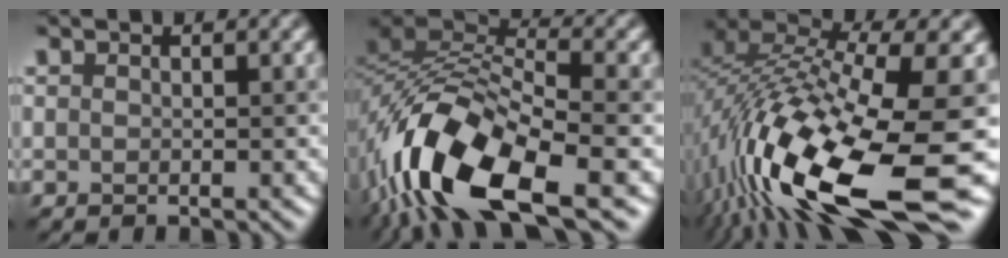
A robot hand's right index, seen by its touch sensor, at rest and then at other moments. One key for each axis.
{"total": 13.4, "fx": -6.9, "fy": 5.1, "fz": 10.3, "tx": -0.200, "ty": 0.000, "tz": -0.135}
{"total": 18.0, "fx": -5.9, "fy": 5.8, "fz": 16.0, "tx": -0.327, "ty": 0.005, "tz": -0.108}